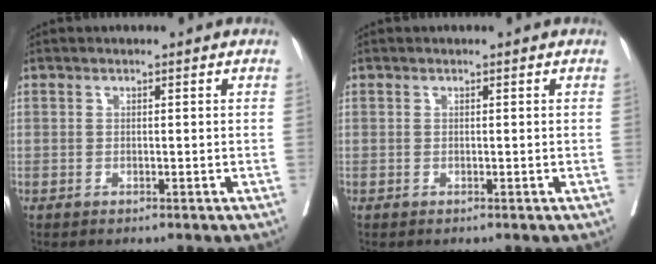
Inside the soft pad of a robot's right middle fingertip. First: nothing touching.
{"total": 0.0}